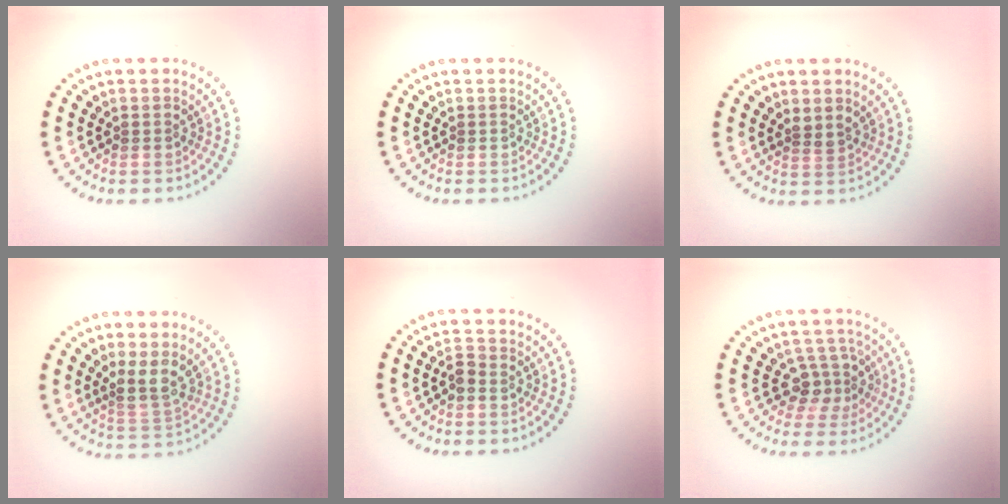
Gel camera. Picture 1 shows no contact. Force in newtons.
{"total": 0.0}
{"total": 1.4, "press": 1.1, "slide": 0.8}
{"total": 2.6, "press": 2.0, "slide": 1.6}
{"total": 1.0, "press": 1.0, "slide": 0.3}
{"total": 2.9, "press": 2.2, "slide": 1.8}